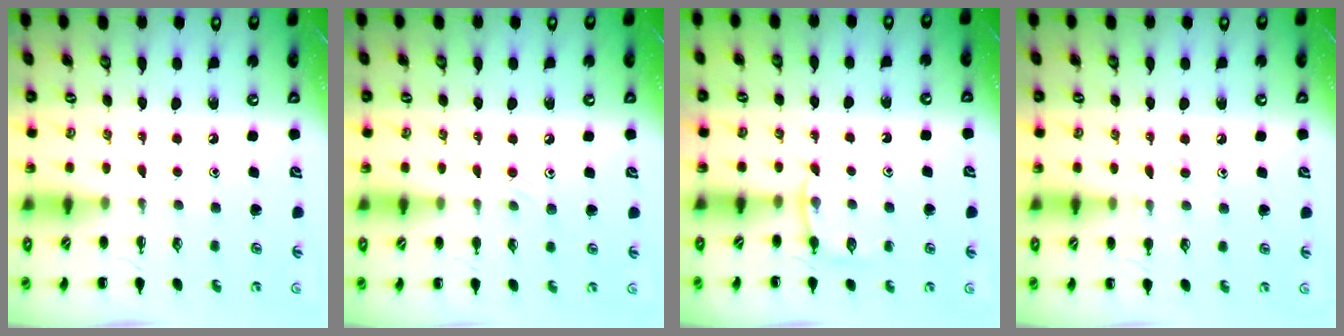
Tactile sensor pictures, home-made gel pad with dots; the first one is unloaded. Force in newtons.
{"total": 5.9, "press": 5.6, "slide": 2.0}
{"total": 3.7, "press": 3.4, "slide": 1.3}
{"total": 5.1, "press": 4.8, "slide": 1.7}